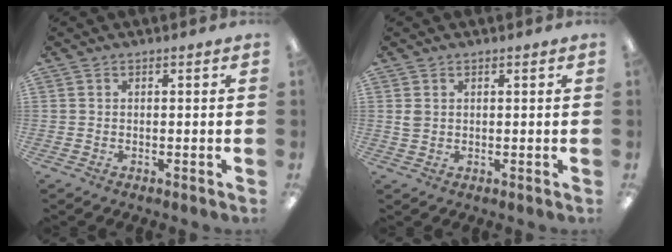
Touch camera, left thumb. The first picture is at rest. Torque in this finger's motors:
{"motor_torque": [0.30, 0.49, 0.20, -0.11, 0.00]}